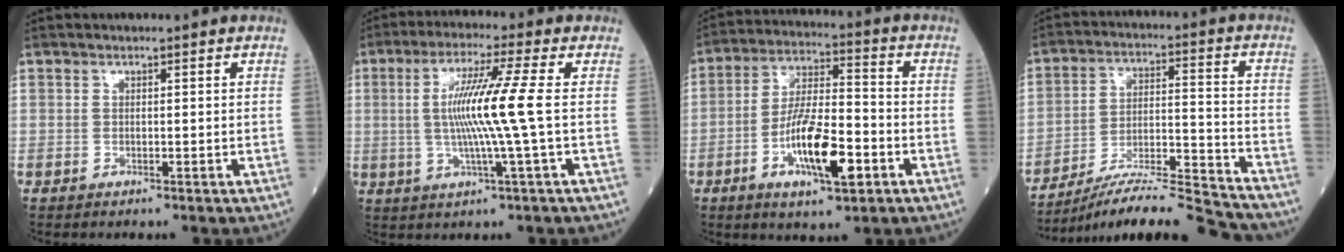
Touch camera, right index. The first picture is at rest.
{"total": 9.7, "force": [0.2, -1.7, 9.5], "torque": [-0.188, 0.001, 0.006]}
{"total": 12.6, "force": [-4.7, 3.0, 11.4], "torque": [-0.213, -0.004, -0.081]}
{"total": 17.6, "force": [-16.2, 0.8, 6.7], "torque": [-0.109, 0.008, -0.263]}